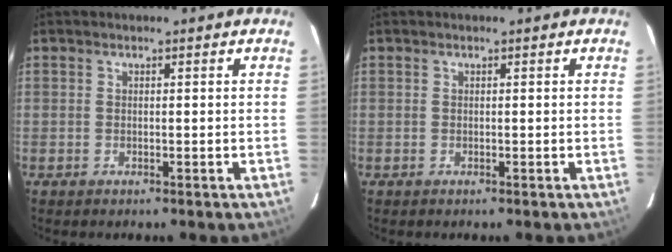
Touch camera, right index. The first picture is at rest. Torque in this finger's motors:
{"motor_torque": [-0.08, -0.03, 0.01, 0.00]}